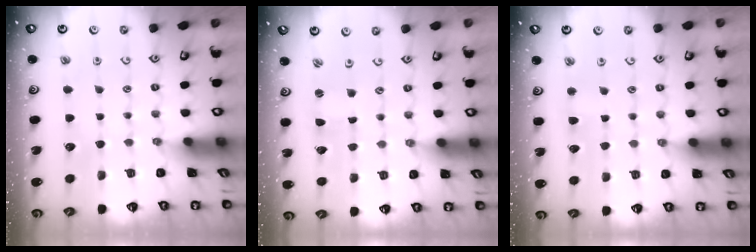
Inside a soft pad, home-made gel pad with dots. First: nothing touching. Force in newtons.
{"total": 0.0}
{"total": 2.6, "press": 2.5, "slide": 0.5}